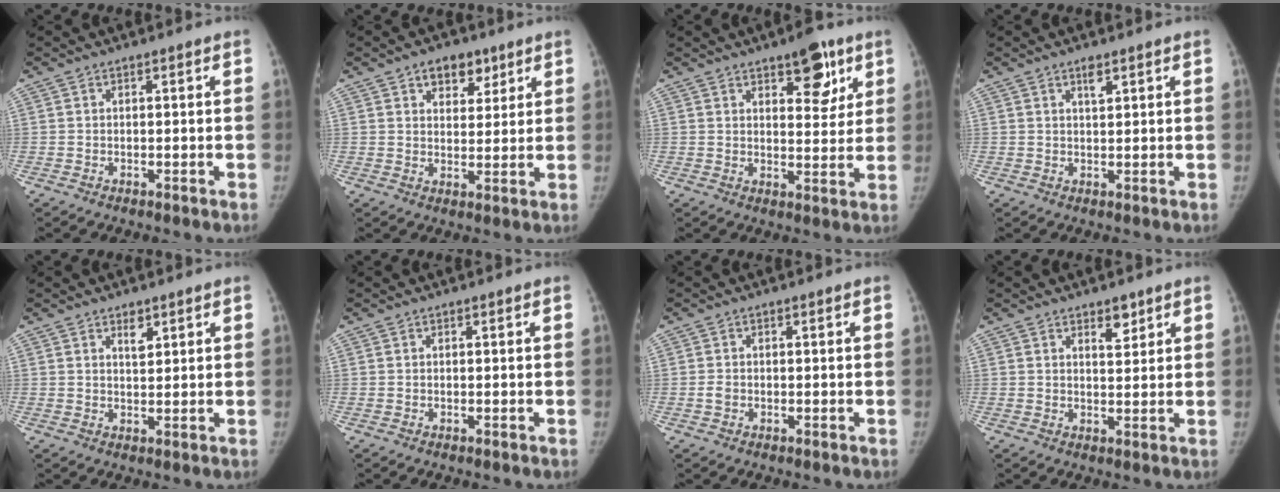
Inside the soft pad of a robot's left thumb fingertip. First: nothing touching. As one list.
[{"total": 6.4, "force": [3.7, 4.1, 3.2], "torque": [-0.011, -0.017, 0.054]}, {"total": 8.7, "force": [5.0, 3.9, 6.0], "torque": [-0.049, -0.026, 0.068]}, {"total": 2.0, "force": [1.3, 0.7, 1.4], "torque": [-0.020, -0.006, 0.023]}, {"total": 2.6, "force": [1.6, 1.3, 1.6], "torque": [-0.013, -0.011, 0.028]}, {"total": 0.0}, {"total": 1.3, "force": [-0.4, 1.0, 0.7], "torque": [-0.011, 0.002, -0.007]}, {"total": 3.2, "force": [2.1, 1.5, 1.8], "torque": [-0.011, -0.015, 0.033]}]